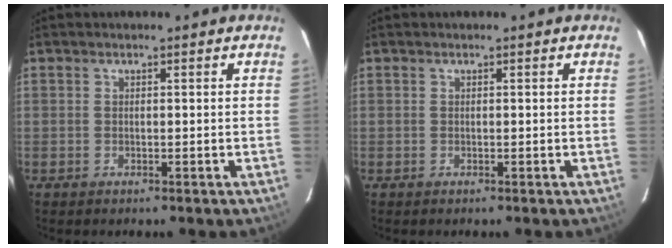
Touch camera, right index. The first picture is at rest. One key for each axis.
{"total": 0.0}